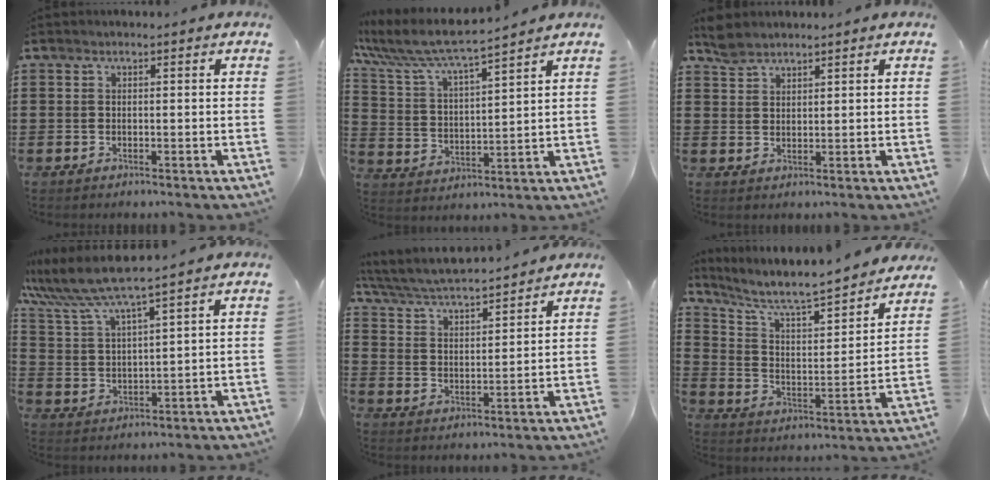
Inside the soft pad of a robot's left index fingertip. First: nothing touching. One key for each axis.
{"total": 7.3, "fx": 6.8, "fy": 0.3, "fz": 2.8, "tx": -0.084, "ty": -0.038, "tz": 0.114}
{"total": 2.8, "fx": 2.6, "fy": 1.1, "fz": 0.6, "tx": -0.017, "ty": 0.001, "tz": 0.051}
{"total": 6.9, "fx": 6.0, "fy": -0.1, "fz": 3.4, "tx": -0.090, "ty": -0.030, "tz": 0.103}
{"total": 5.0, "fx": 4.8, "fy": 0.1, "fz": 1.5, "tx": -0.052, "ty": -0.031, "tz": 0.079}
{"total": 5.9, "fx": 5.1, "fy": 0.8, "fz": 2.8, "tx": -0.081, "ty": -0.048, "tz": 0.079}